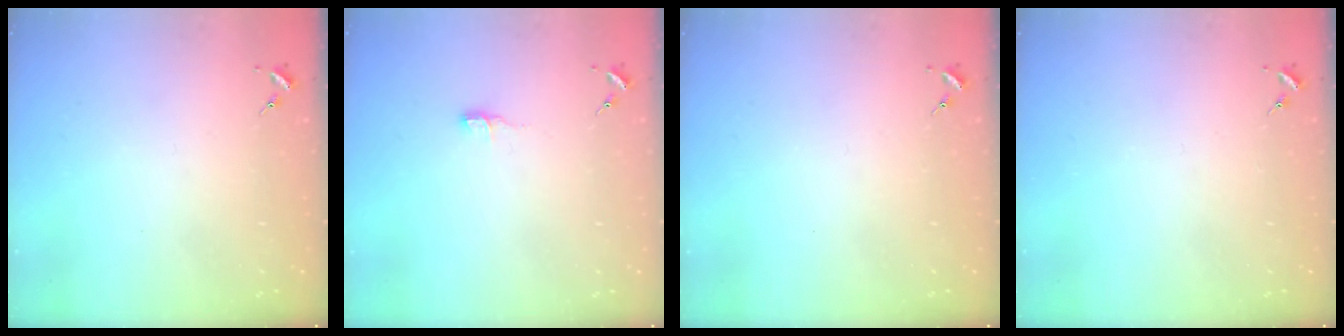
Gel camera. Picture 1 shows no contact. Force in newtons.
{"total": 5.0, "press": 5.0, "slide": 0.4}
{"total": 0.0}
{"total": 0.0}